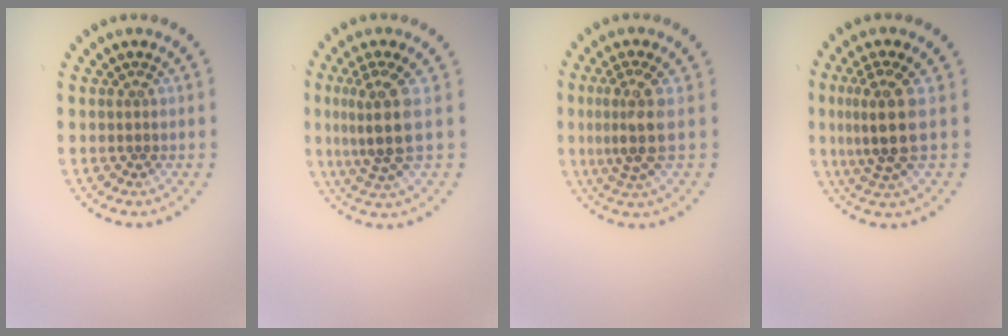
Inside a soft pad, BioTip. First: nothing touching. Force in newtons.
{"total": 4.1, "press": 3.2, "slide": 2.5}
{"total": 3.3, "press": 2.5, "slide": 2.1}
{"total": 3.9, "press": 3.0, "slide": 2.5}